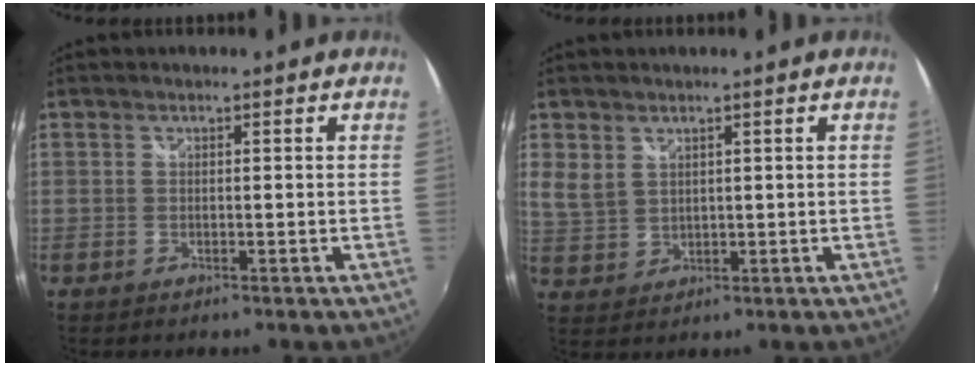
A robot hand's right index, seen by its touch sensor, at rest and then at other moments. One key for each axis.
{"total": 4.0, "fx": 2.2, "fy": 2.6, "fz": 1.9, "tx": -0.037, "ty": 0.004, "tz": 0.054}